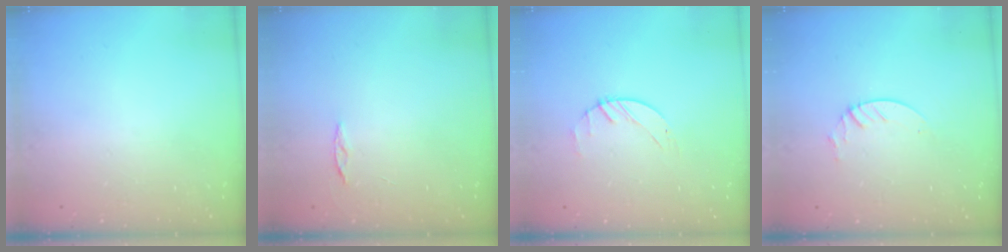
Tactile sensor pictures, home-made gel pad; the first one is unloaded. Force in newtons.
{"total": 3.1, "press": 3.1, "slide": 0.3}
{"total": 1.4, "press": 1.3, "slide": 0.2}
{"total": 3.3, "press": 3.2, "slide": 0.3}